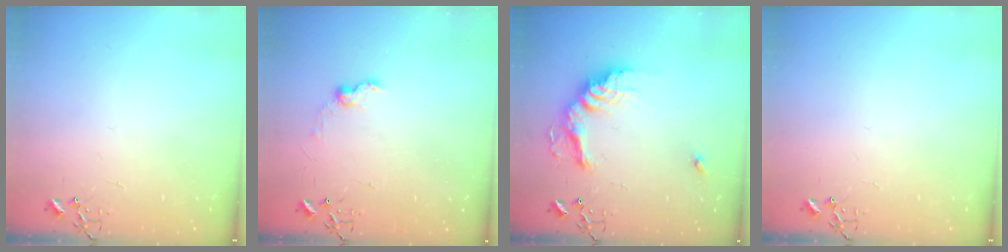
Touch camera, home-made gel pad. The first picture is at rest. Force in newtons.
{"total": 7.8, "press": 7.8, "slide": 0.8}
{"total": 17.3, "press": 17.2, "slide": 1.5}
{"total": 0.0}